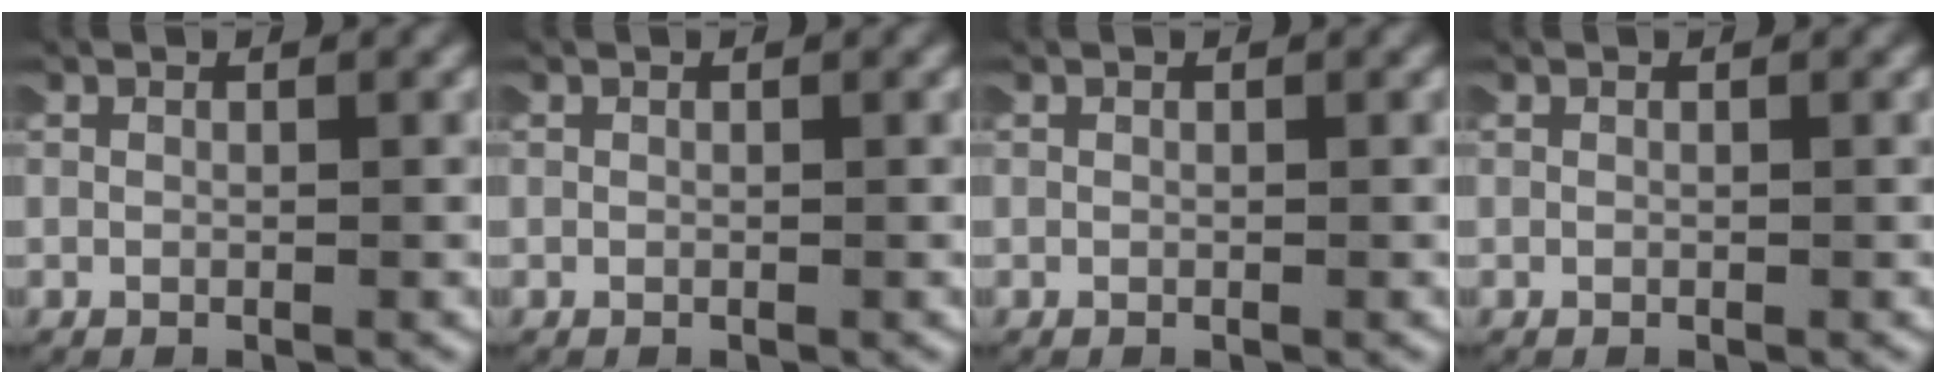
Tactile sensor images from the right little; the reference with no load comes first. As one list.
[{"total": 0.0}, {"total": 0.0}, {"total": 0.0}]